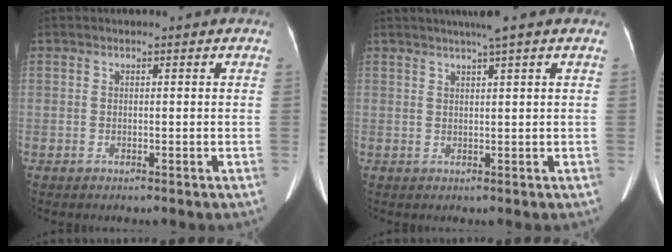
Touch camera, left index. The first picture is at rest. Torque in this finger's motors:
{"motor_torque": [-0.08, -0.12, 0.01, 0.00]}